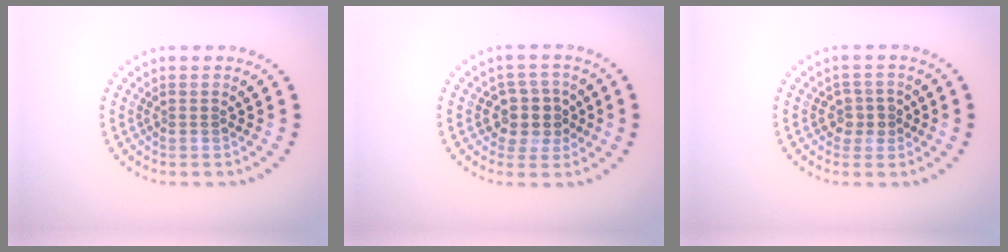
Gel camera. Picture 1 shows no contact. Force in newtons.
{"total": 3.3, "press": 2.9, "slide": 1.5}
{"total": 1.7, "press": 1.6, "slide": 0.5}